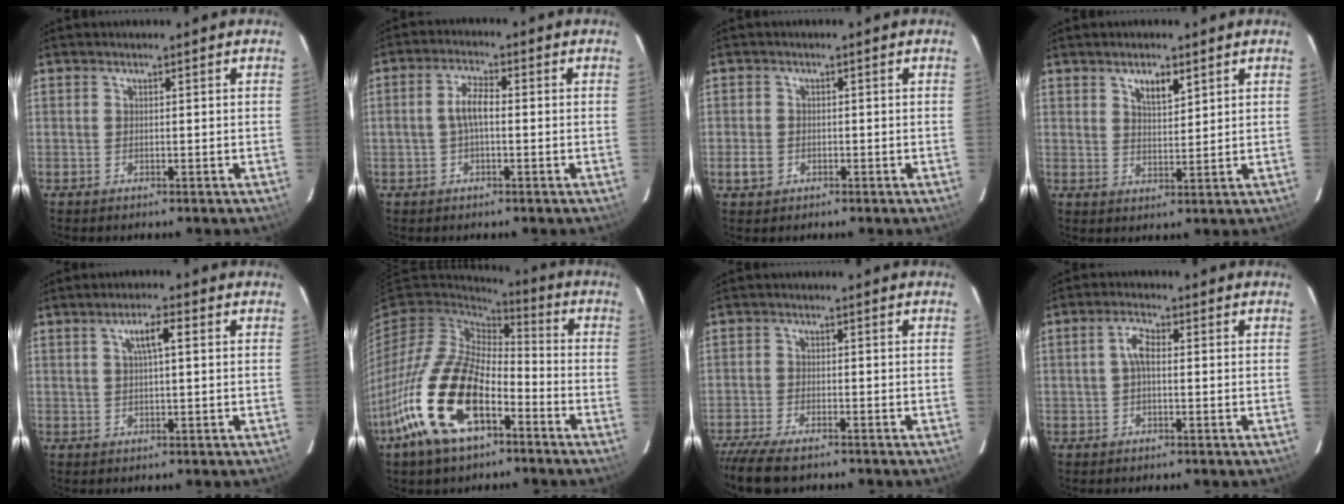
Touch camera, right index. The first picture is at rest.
{"total": 4.2, "force": [-0.4, 1.6, 3.8], "torque": [-0.077, 0.014, -0.006]}
{"total": 2.9, "force": [-0.9, 2.7, 0.9], "torque": [-0.023, 0.003, -0.014]}
{"total": 4.3, "force": [2.7, 1.7, 2.9], "torque": [-0.047, 0.002, 0.046]}
{"total": 4.0, "force": [1.3, 0.7, 3.8], "torque": [-0.071, 0.008, 0.024]}
{"total": 19.1, "force": [-9.2, 9.4, 13.9], "torque": [-0.293, -0.014, -0.175]}
{"total": 9.3, "force": [-7.7, 2.3, 4.5], "torque": [-0.119, -0.037, -0.143]}
{"total": 3.2, "force": [0.0, 1.4, 2.8], "torque": [-0.058, 0.011, 0.000]}